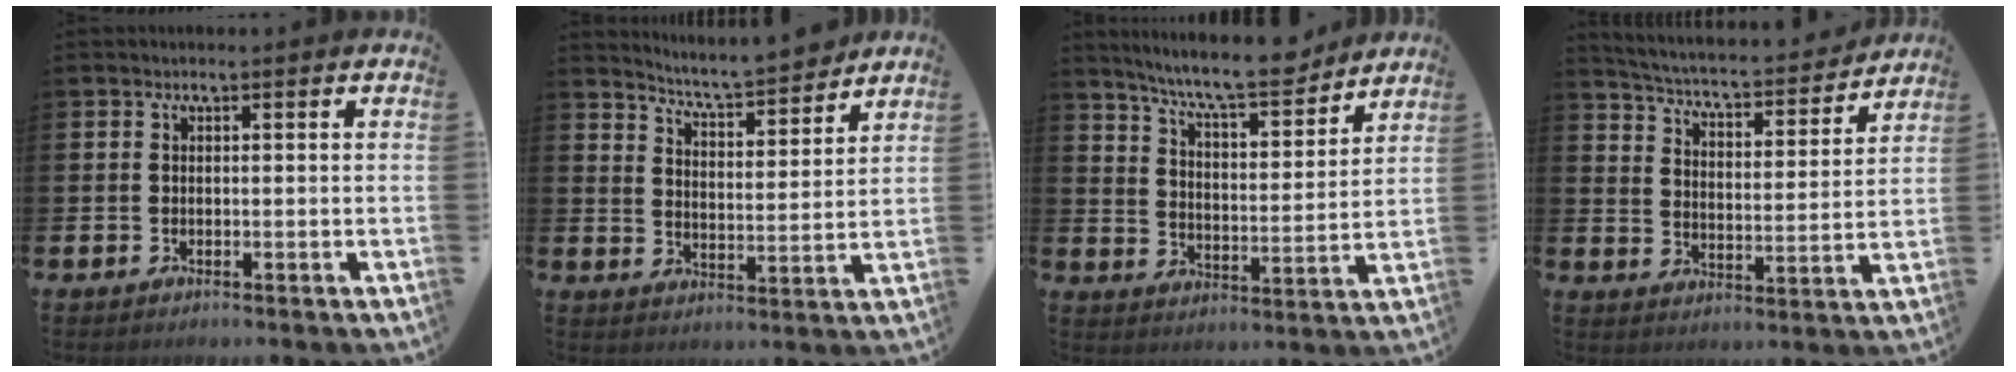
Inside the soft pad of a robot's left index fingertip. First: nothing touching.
{"total": 6.1, "force": [6.0, 0.1, 1.2], "torque": [-0.046, -0.049, 0.102]}
{"total": 9.2, "force": [8.6, 0.9, 3.3], "torque": [-0.093, -0.053, 0.150]}
{"total": 4.5, "force": [4.3, 0.6, 1.3], "torque": [-0.054, -0.041, 0.065]}